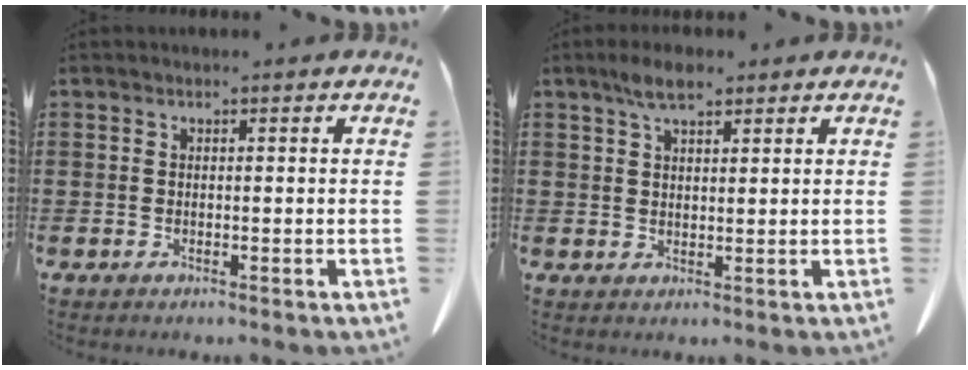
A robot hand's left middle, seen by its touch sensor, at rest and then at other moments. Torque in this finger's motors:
{"motor_torque": [1.05, 0.95, 0.15, 0.01]}